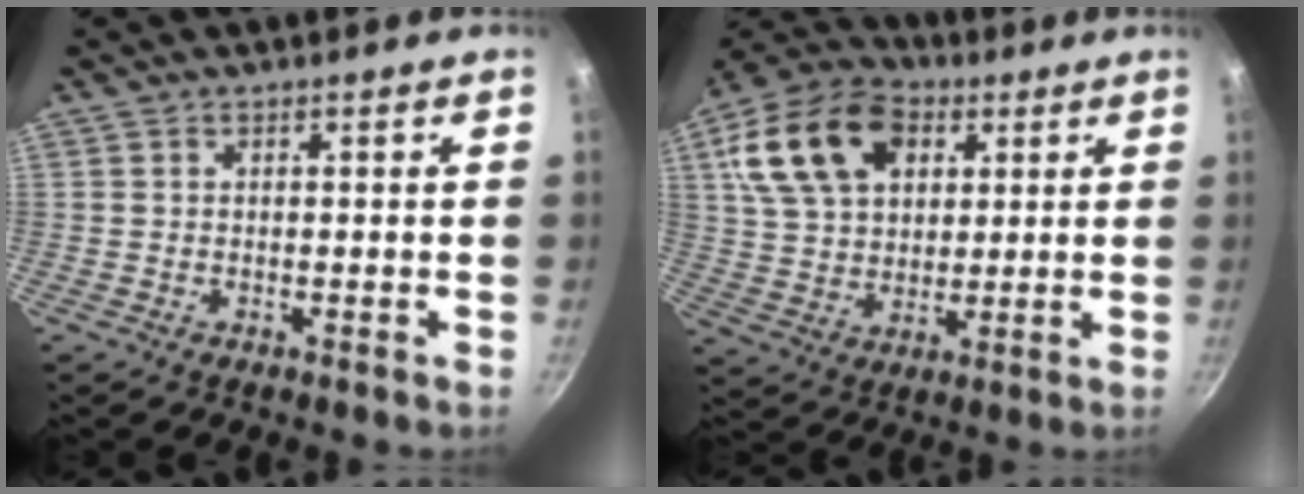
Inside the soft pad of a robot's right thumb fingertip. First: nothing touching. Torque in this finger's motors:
{"motor_torque": [0.57, 3.83, 1.00, -0.08, 0.15]}